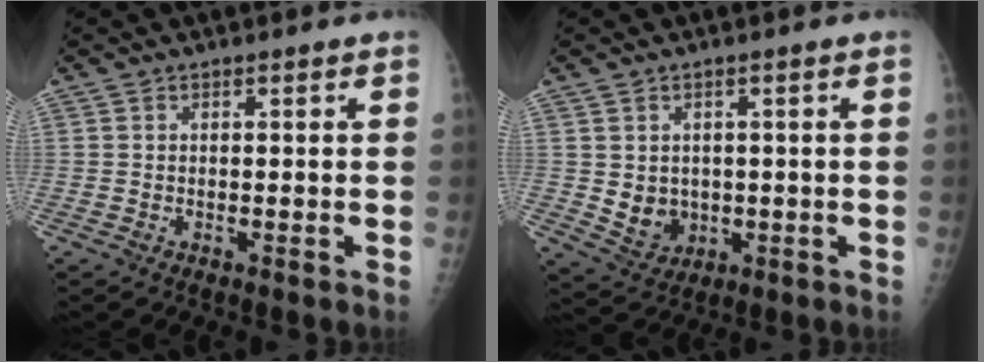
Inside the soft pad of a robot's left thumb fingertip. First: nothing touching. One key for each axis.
{"total": 5.3, "fx": 0.0, "fy": 4.6, "fz": 2.7, "tx": -0.025, "ty": -0.006, "tz": 0.018}